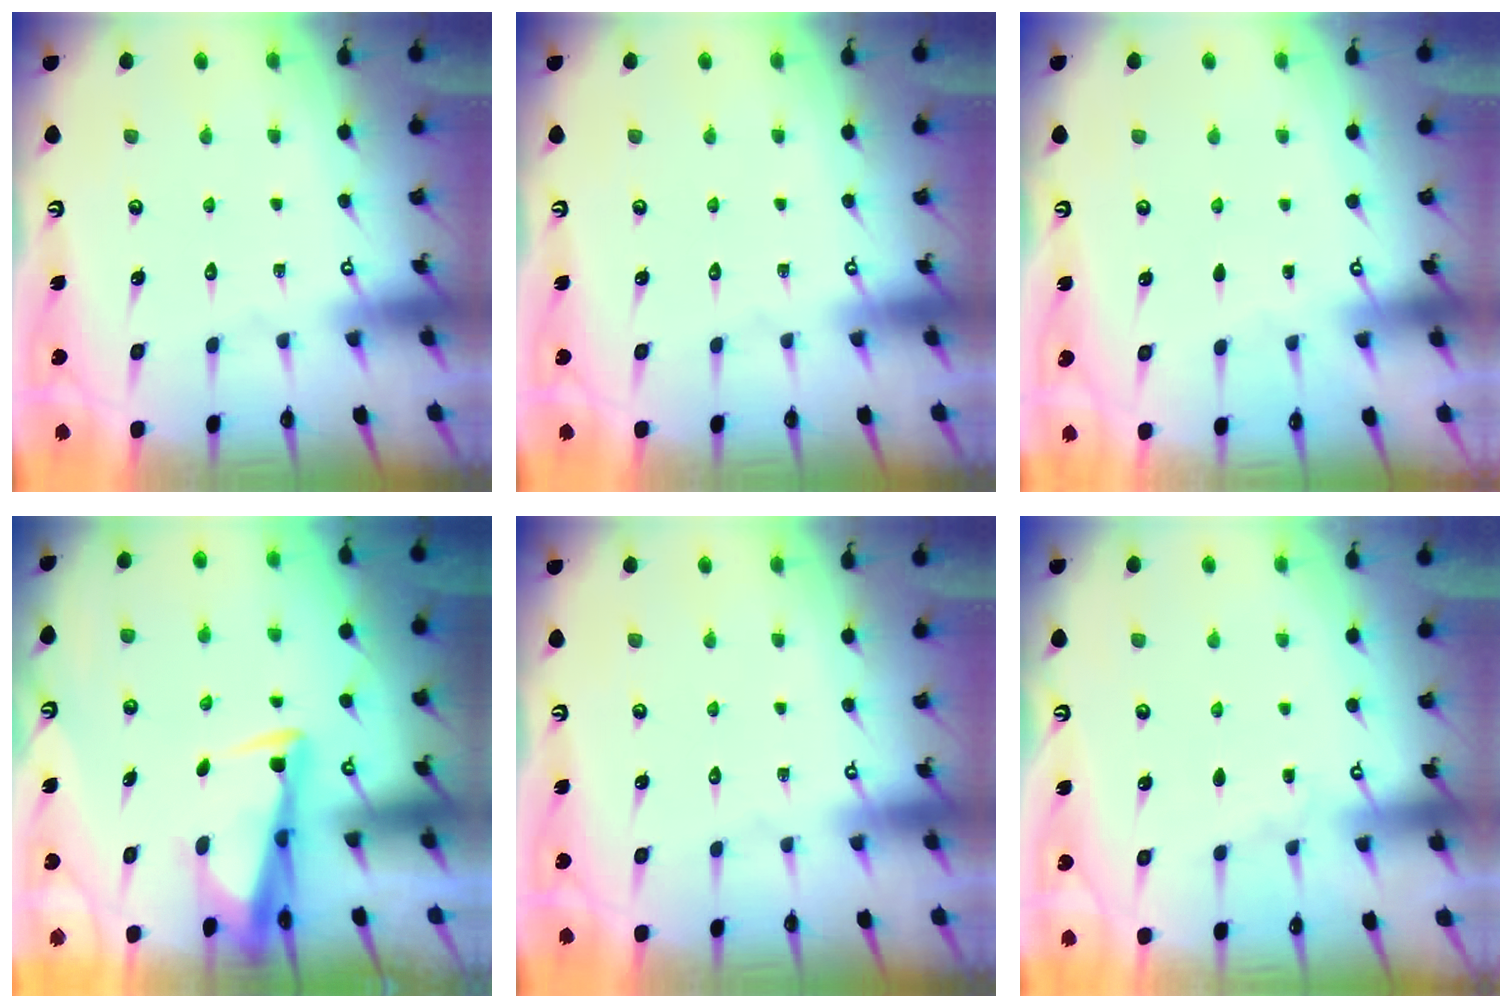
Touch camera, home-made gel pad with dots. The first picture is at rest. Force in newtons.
{"total": 0.0}
{"total": 2.3, "press": 2.2, "slide": 0.2}
{"total": 3.6, "press": 3.5, "slide": 1.1}
{"total": 0.0}
{"total": 2.8, "press": 2.7, "slide": 0.3}